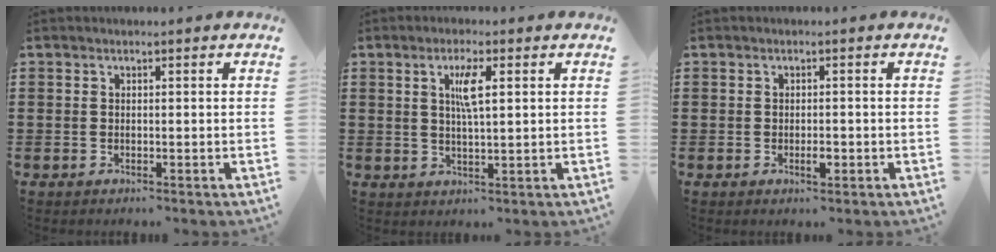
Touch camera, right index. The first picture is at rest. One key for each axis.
{"total": 4.1, "fx": 1.3, "fy": 0.8, "fz": 3.8, "tx": -0.079, "ty": 0.008, "tz": 0.017}
{"total": 1.8, "fx": -0.6, "fy": 0.7, "fz": 1.6, "tx": -0.029, "ty": 0.001, "tz": -0.011}